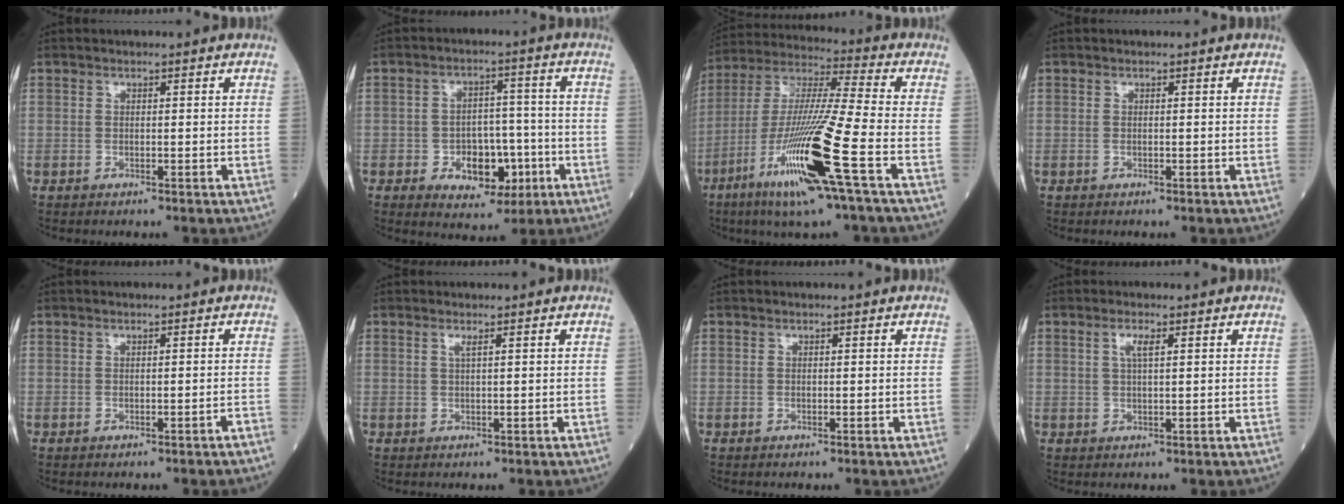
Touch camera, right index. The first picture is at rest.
{"total": 8.1, "force": [-2.7, 5.1, 5.7], "torque": [-0.081, 0.014, -0.035]}
{"total": 18.7, "force": [-7.7, -0.4, 17.0], "torque": [-0.363, -0.034, -0.152]}
{"total": 0.0}
{"total": 0.9, "force": [-0.7, -0.1, 0.5], "torque": [-0.010, 0.001, -0.007]}
{"total": 0.9, "force": [0.4, -0.2, 0.8], "torque": [-0.021, -0.001, 0.009]}
{"total": 0.0}
{"total": 2.1, "force": [0.9, 0.3, 1.9], "torque": [-0.040, 0.002, 0.016]}